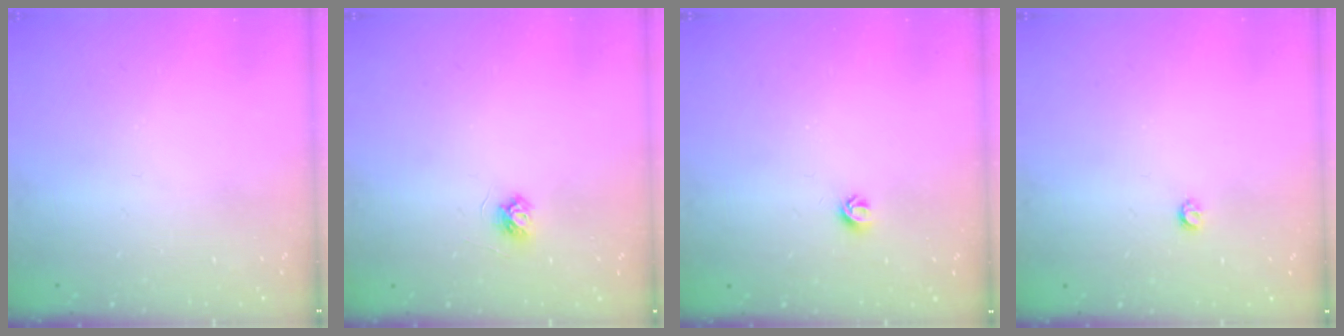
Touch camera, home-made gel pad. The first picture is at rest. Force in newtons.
{"total": 3.7, "press": 3.6, "slide": 0.4}
{"total": 5.0, "press": 4.9, "slide": 0.7}
{"total": 2.9, "press": 2.8, "slide": 0.5}